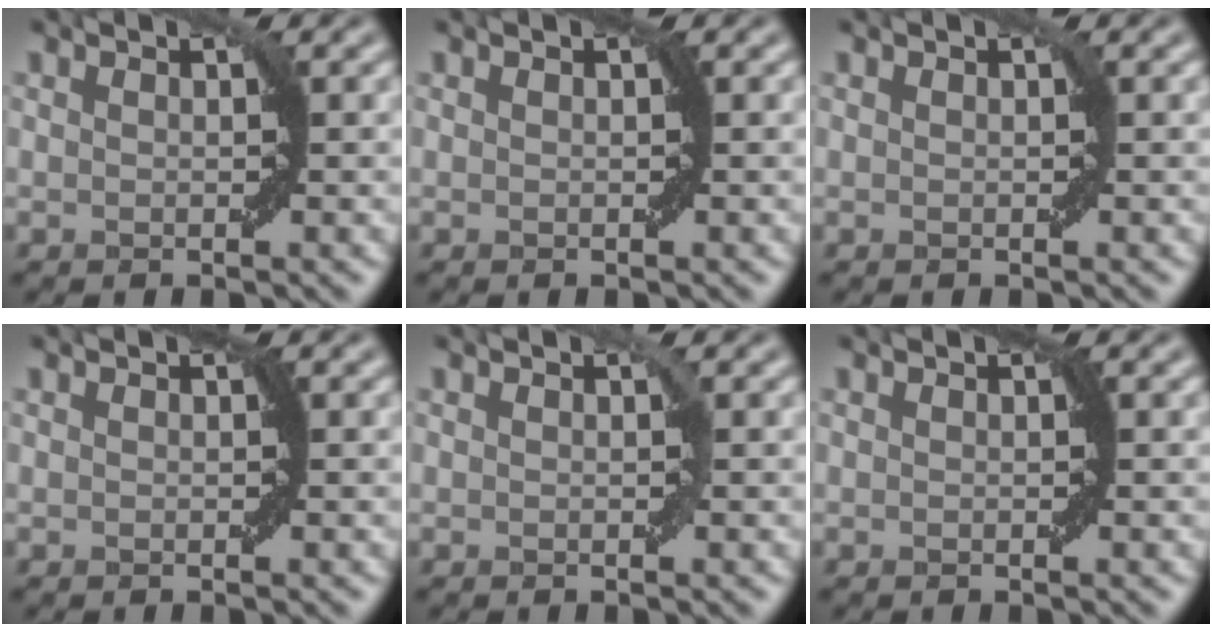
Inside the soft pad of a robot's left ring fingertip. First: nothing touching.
{"total": 0.0}
{"total": 0.0}
{"total": 0.0}
{"total": 0.0}
{"total": 0.0}